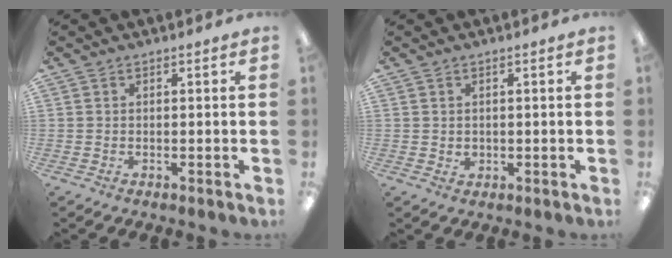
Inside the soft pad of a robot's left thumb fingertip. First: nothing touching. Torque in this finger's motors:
{"motor_torque": [-0.08, 0.06, 0.01, -0.02, -0.01]}